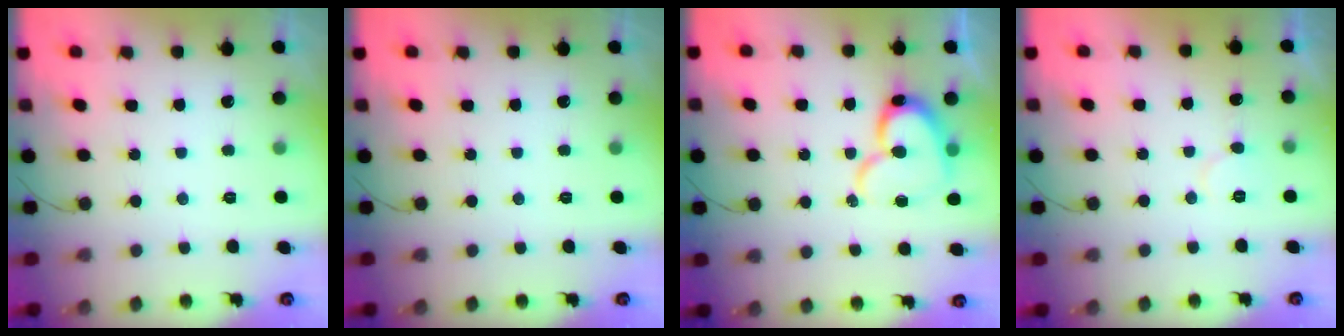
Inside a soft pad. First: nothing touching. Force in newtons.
{"total": 0.0}
{"total": 14.7, "press": 14.6, "slide": 1.4}
{"total": 4.9, "press": 4.9, "slide": 0.5}